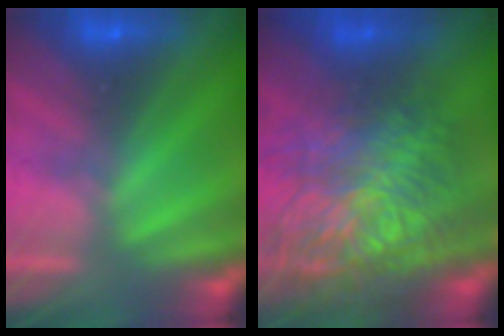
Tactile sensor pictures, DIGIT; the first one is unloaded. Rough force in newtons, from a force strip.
{"total": 7.5}